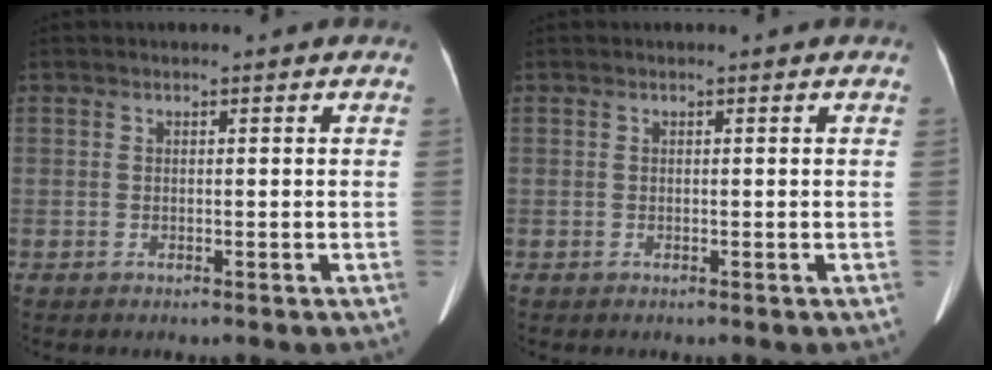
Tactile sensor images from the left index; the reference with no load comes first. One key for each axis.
{"total": 0.0}